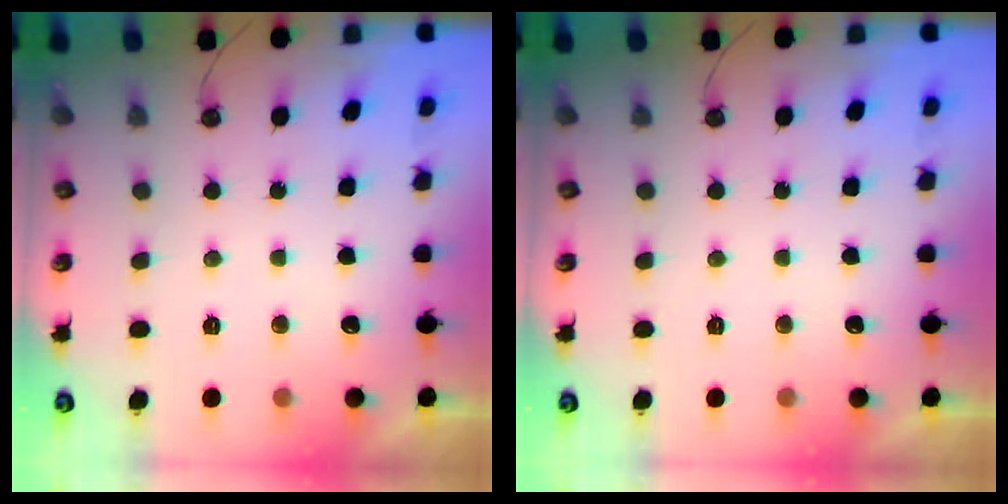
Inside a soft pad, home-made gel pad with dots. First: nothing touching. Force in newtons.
{"total": 0.0}